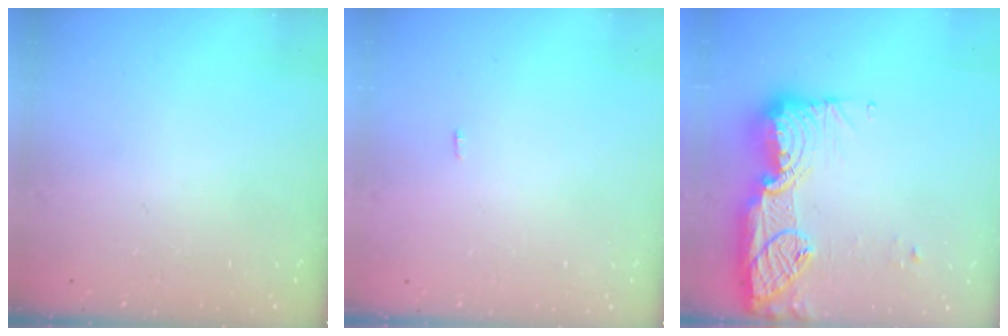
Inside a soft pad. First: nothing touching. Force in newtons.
{"total": 6.1, "press": 1.7, "slide": 5.9}
{"total": 21.5, "press": 20.4, "slide": 6.7}